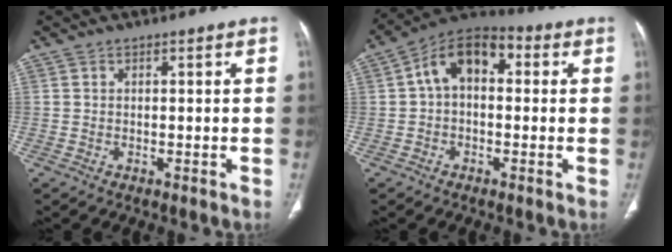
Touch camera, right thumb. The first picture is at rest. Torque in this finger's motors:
{"motor_torque": [-0.56, 0.95, 1.11, 0.03, 0.06]}